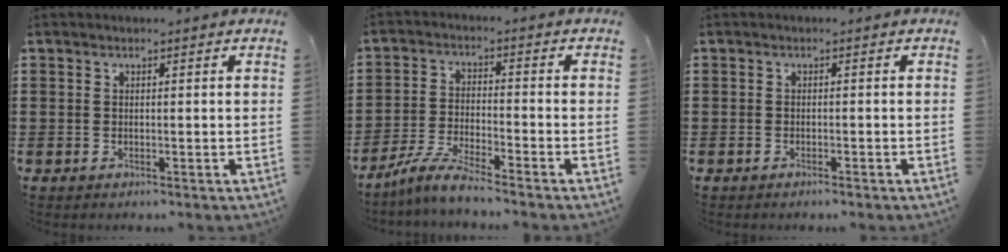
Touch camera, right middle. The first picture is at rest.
{"total": 5.4, "force": [-4.8, -0.2, 2.5], "torque": [-0.071, -0.018, -0.096]}
{"total": 0.7, "force": [-0.6, 0.0, 0.3], "torque": [-0.008, -0.003, -0.012]}